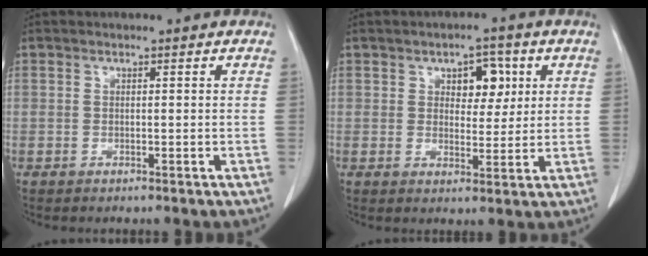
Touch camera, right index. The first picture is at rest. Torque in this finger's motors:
{"motor_torque": [0.22, 0.19, 0.08, 0.04]}